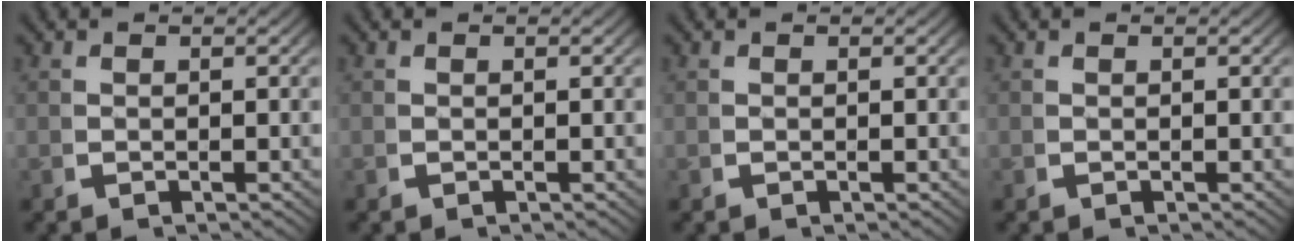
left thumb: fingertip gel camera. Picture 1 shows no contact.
{"total": 0.0}
{"total": 0.0}
{"total": 0.0}